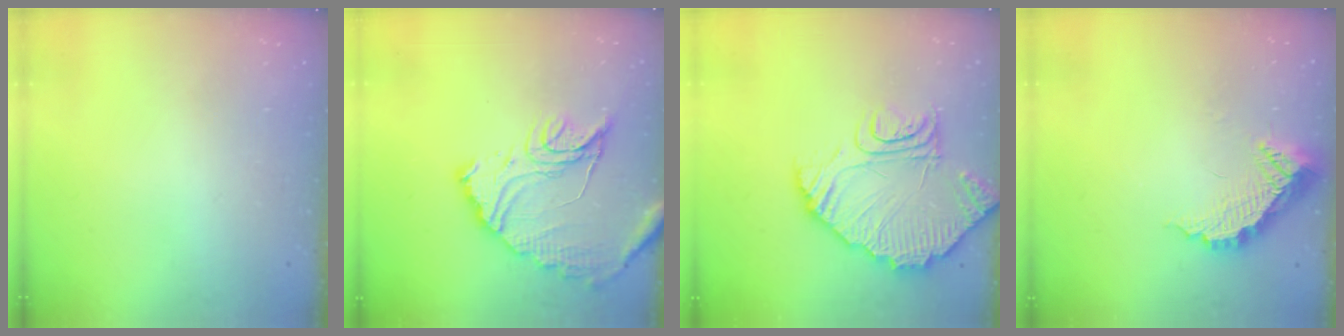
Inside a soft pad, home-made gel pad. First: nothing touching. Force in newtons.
{"total": 16.4, "press": 16.3, "slide": 1.6}
{"total": 16.5, "press": 16.4, "slide": 1.6}
{"total": 10.5, "press": 10.5, "slide": 0.3}